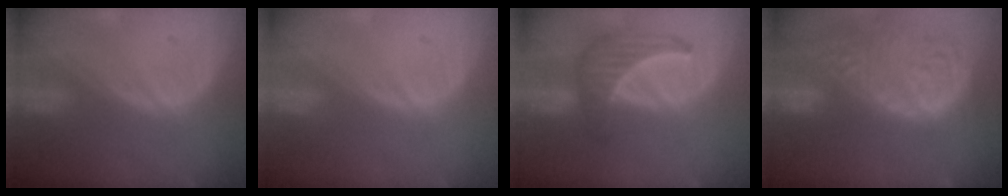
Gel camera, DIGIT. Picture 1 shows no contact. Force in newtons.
{"total": 0.0}
{"total": 6.5, "press": 6.3, "slide": 1.7}
{"total": 15.4, "press": 12.7, "slide": 8.7}